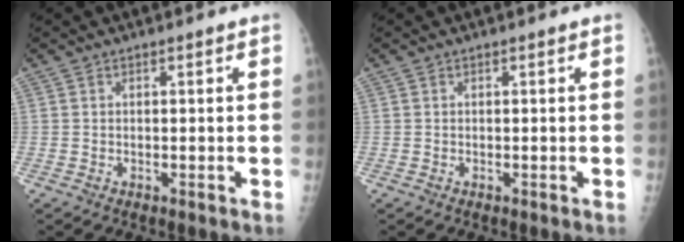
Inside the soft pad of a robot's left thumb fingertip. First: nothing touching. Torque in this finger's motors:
{"motor_torque": [0.01, 0.01, -0.02, -0.08, 0.00]}